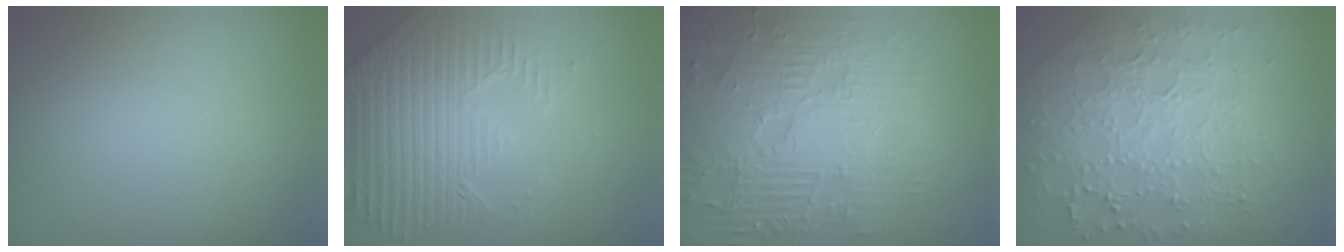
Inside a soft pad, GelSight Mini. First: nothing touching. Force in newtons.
{"total": 7.4, "press": 5.6, "slide": 4.8}
{"total": 9.0, "press": 6.5, "slide": 6.2}
{"total": 7.8, "press": 5.6, "slide": 5.5}